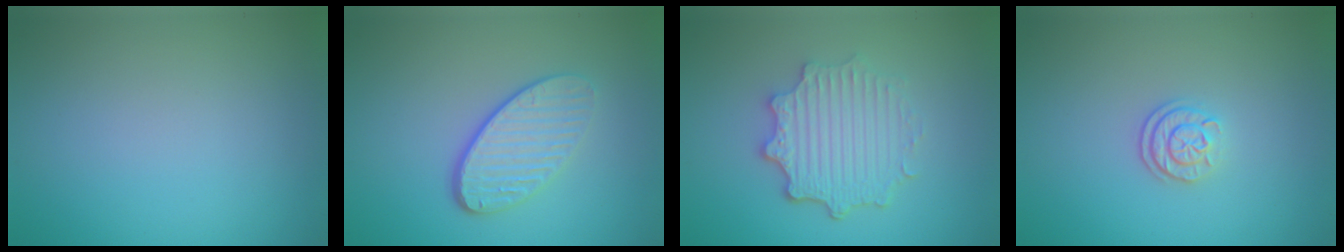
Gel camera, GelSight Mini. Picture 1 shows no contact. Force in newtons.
{"total": 4.3, "press": 3.2, "slide": 2.9}
{"total": 4.8, "press": 3.8, "slide": 3.0}
{"total": 2.2, "press": 1.8, "slide": 1.3}